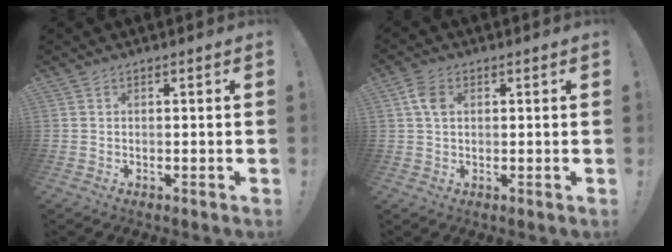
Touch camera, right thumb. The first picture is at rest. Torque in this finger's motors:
{"motor_torque": [0.28, 1.25, 0.27, -0.20, 0.17]}